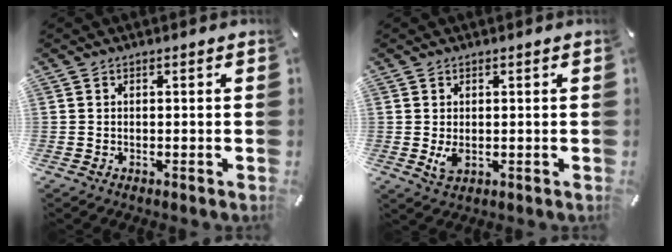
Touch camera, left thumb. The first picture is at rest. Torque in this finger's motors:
{"motor_torque": [0.16, 0.45, 0.02, -0.01, 0.01]}